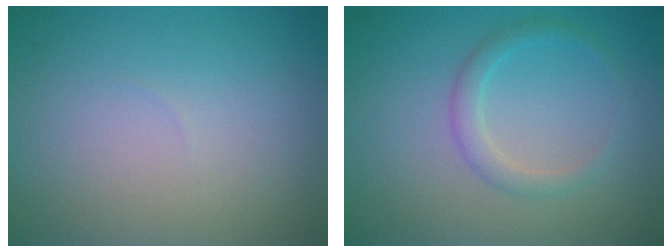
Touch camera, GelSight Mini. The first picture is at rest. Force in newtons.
{"total": 1.8, "press": 1.8, "slide": 0.1}